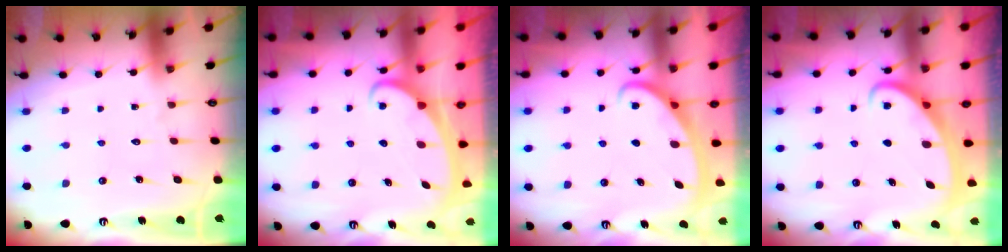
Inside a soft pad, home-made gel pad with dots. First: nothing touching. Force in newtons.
{"total": 2.3, "press": 2.2, "slide": 0.3}
{"total": 2.7, "press": 2.7, "slide": 0.4}
{"total": 2.6, "press": 2.6, "slide": 0.4}